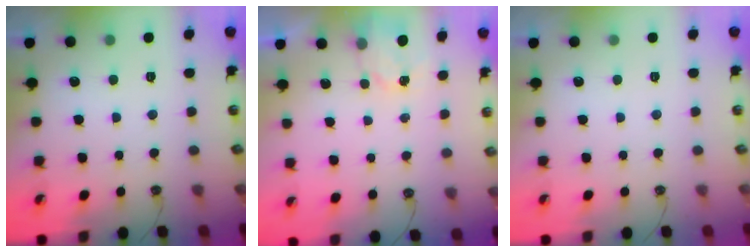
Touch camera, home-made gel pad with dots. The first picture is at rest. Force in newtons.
{"total": 2.6, "press": 2.6, "slide": 0.3}
{"total": 0.0}